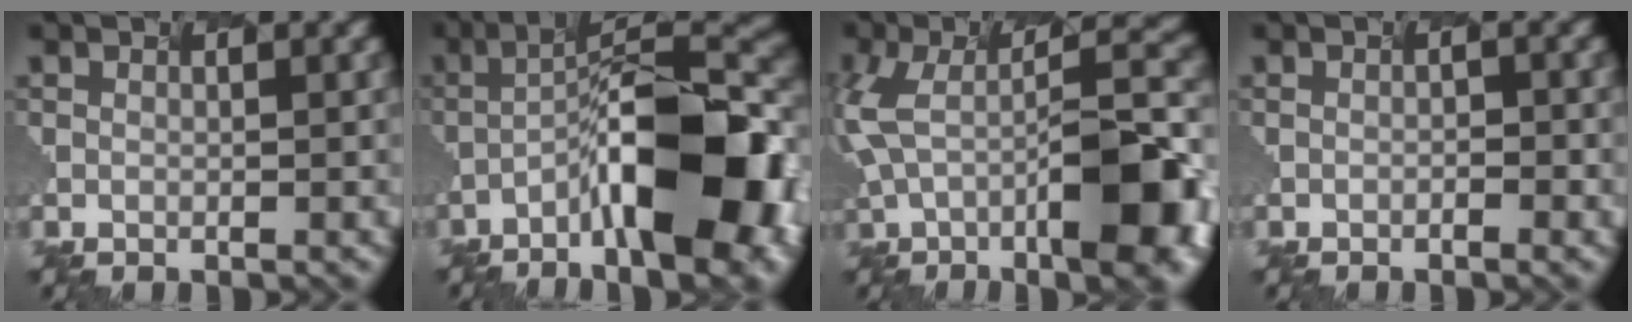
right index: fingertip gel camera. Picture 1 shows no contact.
{"total": 12.9, "force": [-6.3, 3.3, 10.7], "torque": [-0.187, 0.011, -0.078]}
{"total": 12.4, "force": [-2.6, 4.2, 11.4], "torque": [-0.208, 0.004, -0.024]}
{"total": 0.9, "force": [-0.7, -0.5, -0.1], "torque": [-0.007, -0.001, 0.006]}